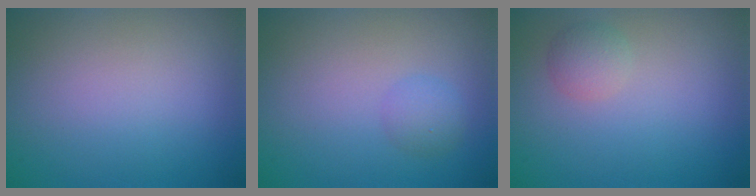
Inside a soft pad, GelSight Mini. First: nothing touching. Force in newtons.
{"total": 1.5, "press": 1.5, "slide": 0.0}
{"total": 1.6, "press": 1.6, "slide": 0.0}